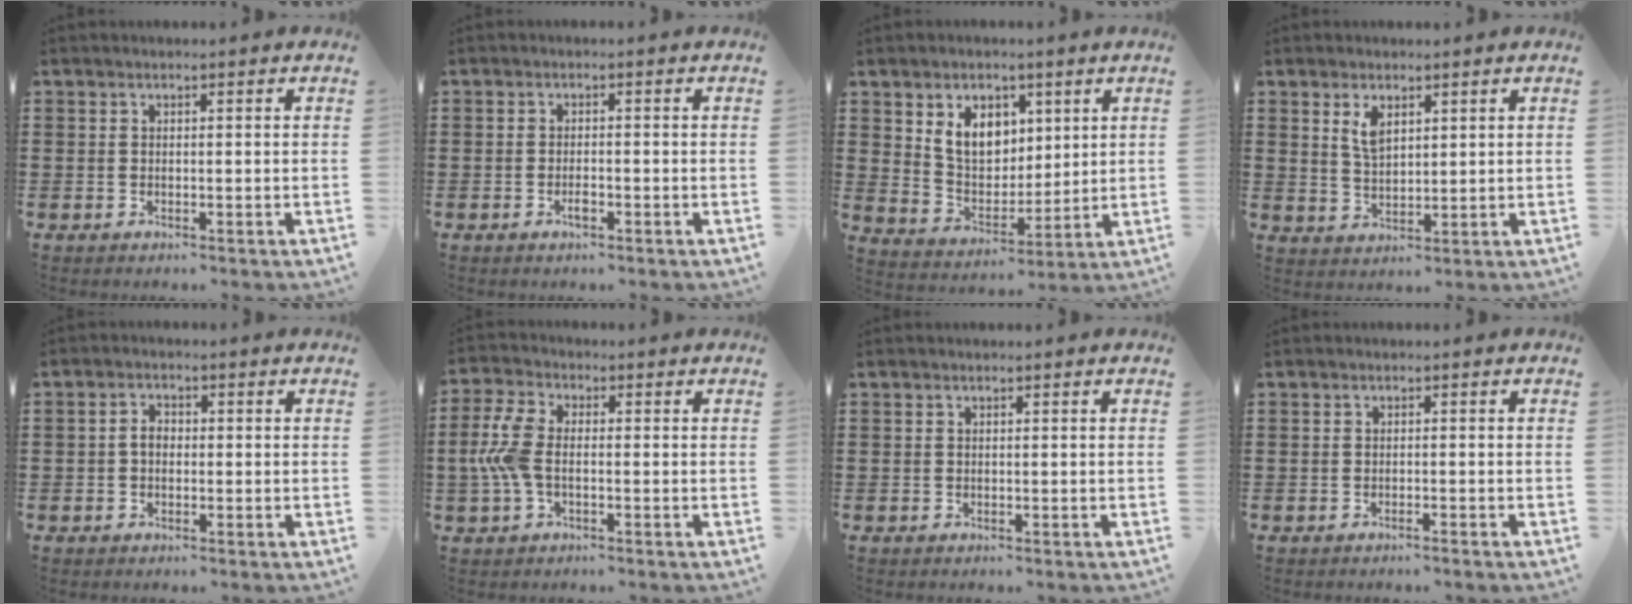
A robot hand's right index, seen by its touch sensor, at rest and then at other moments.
{"total": 1.9, "force": [-0.9, 0.6, 1.5], "torque": [-0.030, -0.001, -0.015]}
{"total": 7.5, "force": [3.1, 5.5, 4.0], "torque": [-0.093, 0.013, 0.057]}
{"total": 3.6, "force": [2.0, 1.8, 2.5], "torque": [-0.056, 0.004, 0.035]}
{"total": 2.2, "force": [-0.4, 1.5, 1.6], "torque": [-0.031, 0.004, -0.008]}
{"total": 6.8, "force": [-0.7, 3.8, 5.6], "torque": [-0.153, -0.004, -0.024]}
{"total": 0.0}
{"total": 0.7, "force": [-0.7, -0.1, 0.3], "torque": [-0.007, -0.001, -0.014]}